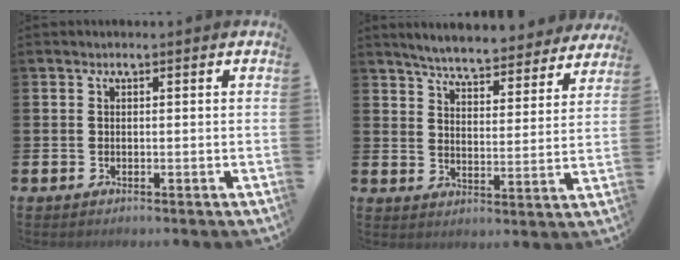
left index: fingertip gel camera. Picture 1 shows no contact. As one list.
[{"total": 6.0, "force": [5.8, 0.5, 1.4], "torque": [-0.049, -0.039, 0.098]}]